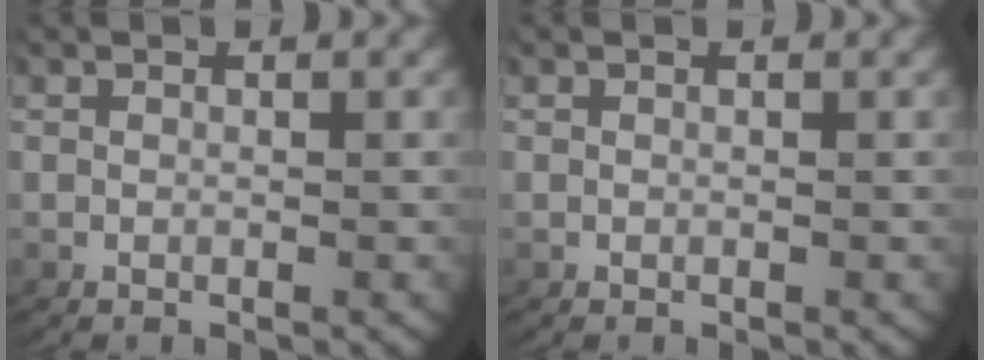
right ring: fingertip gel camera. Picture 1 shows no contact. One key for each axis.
{"total": 0.0}